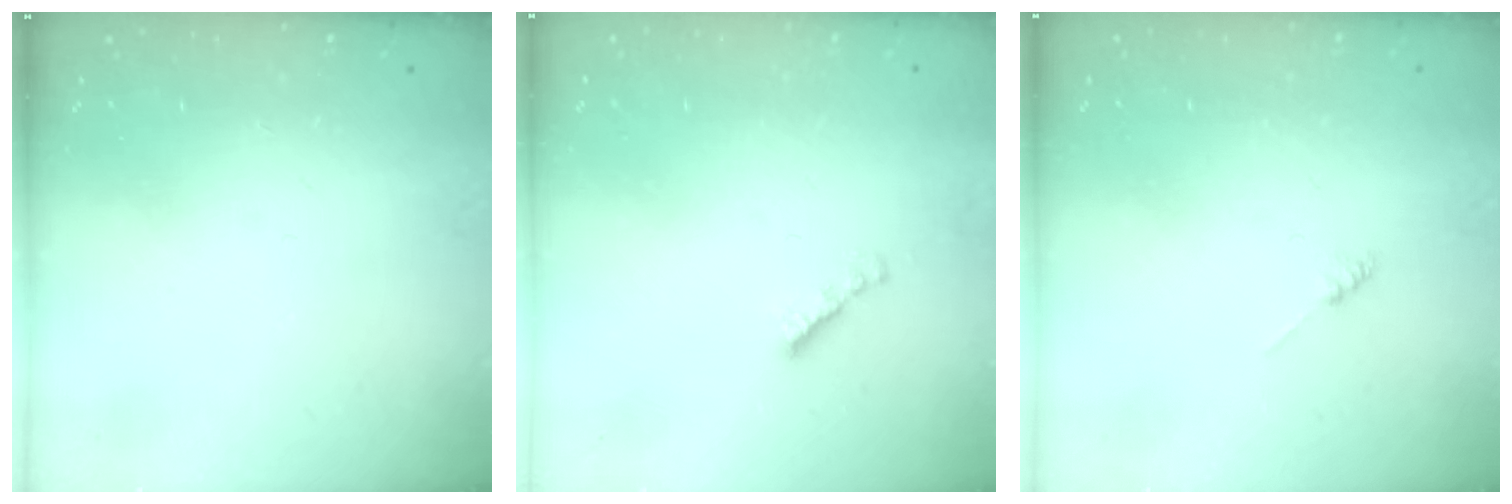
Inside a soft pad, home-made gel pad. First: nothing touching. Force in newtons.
{"total": 2.2, "press": 2.1, "slide": 0.7}
{"total": 0.0}